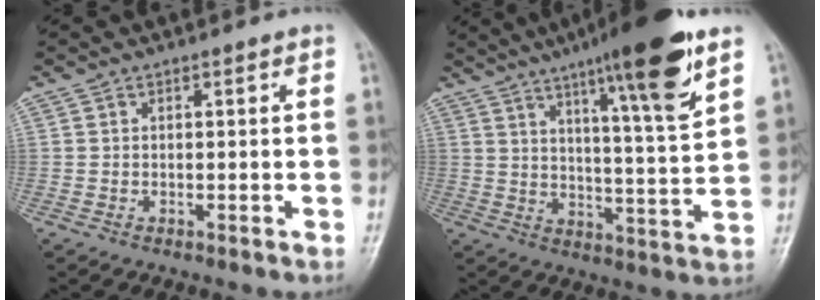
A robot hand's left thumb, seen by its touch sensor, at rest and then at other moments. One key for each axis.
{"total": 17.6, "fx": 10.4, "fy": 2.1, "fz": 14.0, "tx": -0.200, "ty": -0.049, "tz": 0.158}